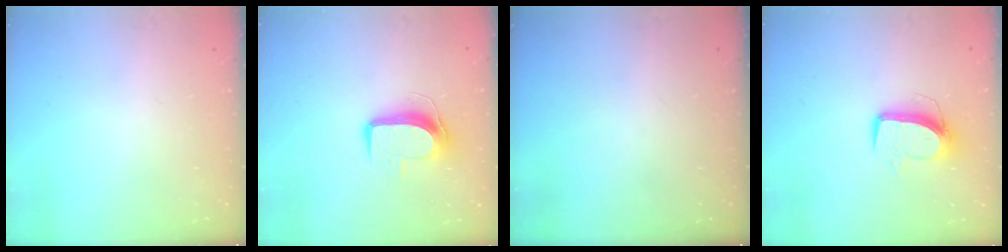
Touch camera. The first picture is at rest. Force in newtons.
{"total": 10.1, "press": 10.1, "slide": 0.9}
{"total": 0.0}
{"total": 10.0, "press": 10.0, "slide": 0.3}